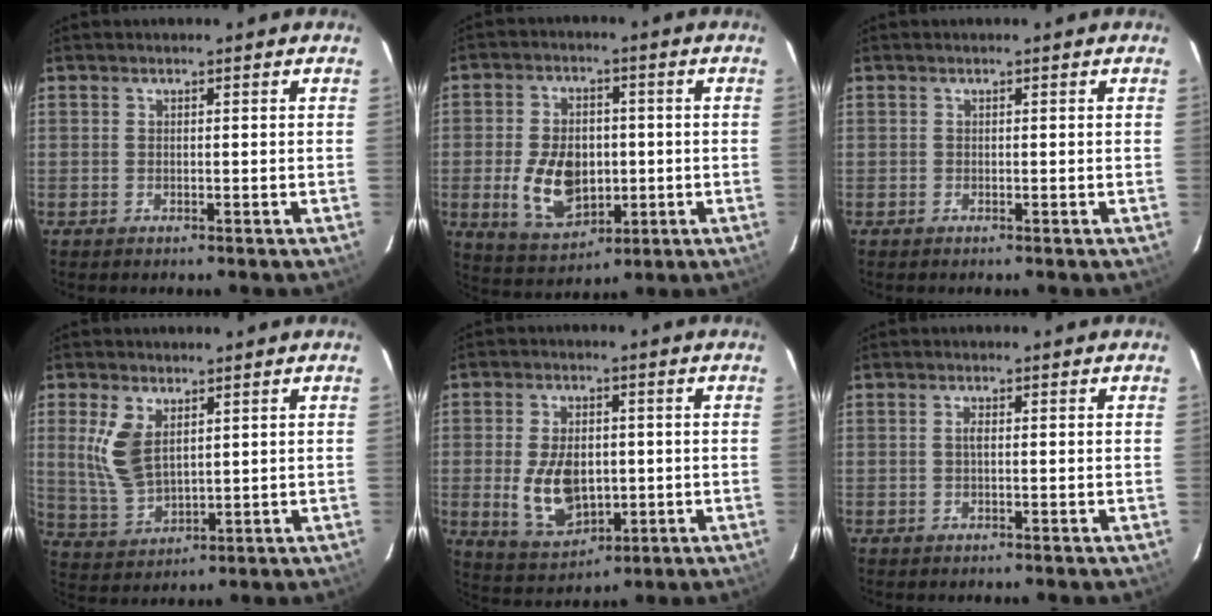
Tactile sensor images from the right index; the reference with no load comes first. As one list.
[{"total": 2.5, "force": [2.2, 1.3, 0.1], "torque": [0.000, -0.002, 0.047]}, {"total": 0.0}, {"total": 8.9, "force": [3.2, 4.8, 6.8], "torque": [-0.141, -0.002, 0.076]}, {"total": 3.1, "force": [2.6, 1.5, 0.7], "torque": [-0.016, -0.006, 0.063]}, {"total": 1.0, "force": [0.0, 0.3, 0.9], "torque": [-0.019, 0.003, -0.003]}]